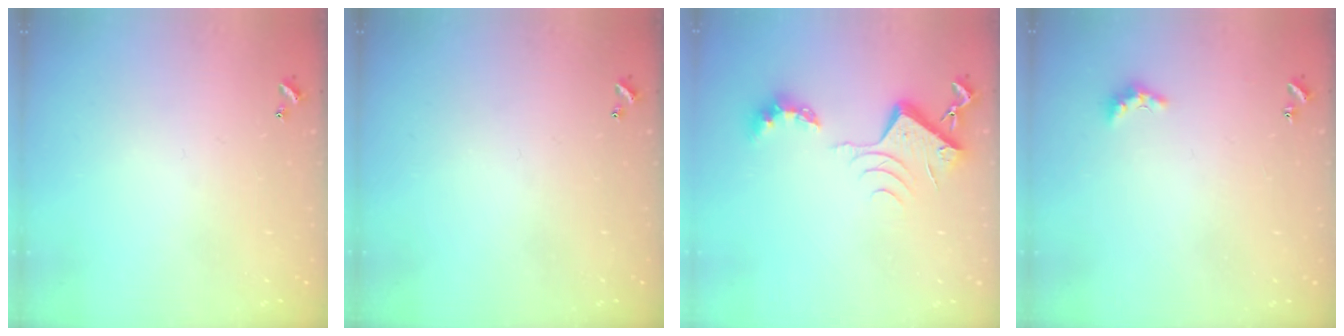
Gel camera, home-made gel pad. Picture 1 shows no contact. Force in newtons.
{"total": 0.0}
{"total": 8.9, "press": 8.8, "slide": 1.1}
{"total": 4.0, "press": 4.0, "slide": 0.7}